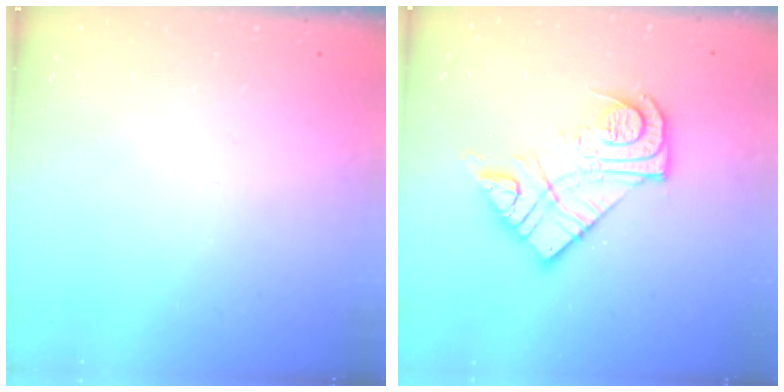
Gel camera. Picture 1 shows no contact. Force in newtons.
{"total": 14.9, "press": 14.8, "slide": 1.1}